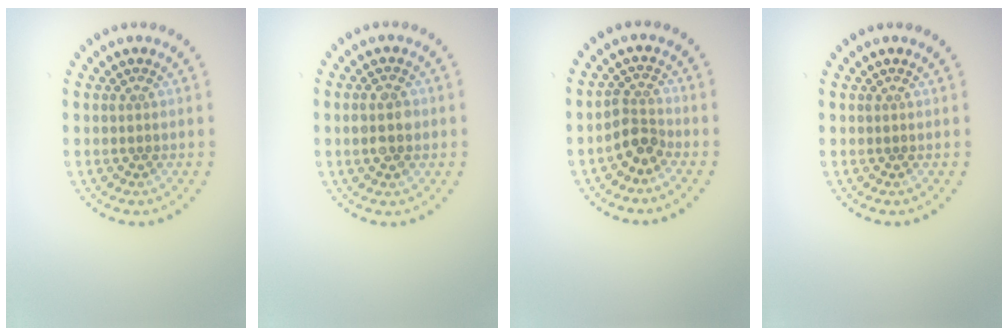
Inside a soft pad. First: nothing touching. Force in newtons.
{"total": 2.1, "press": 2.1, "slide": 0.2}
{"total": 2.4, "press": 1.8, "slide": 1.6}
{"total": 0.0}